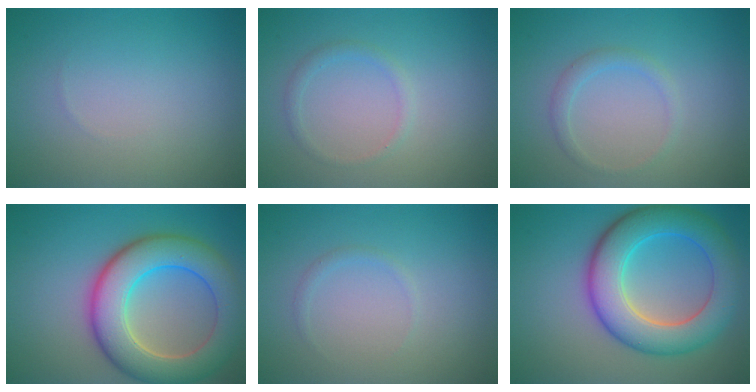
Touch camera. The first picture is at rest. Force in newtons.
{"total": 1.2, "press": 1.2, "slide": 0.1}
{"total": 1.4, "press": 1.4, "slide": 0.1}
{"total": 8.9, "press": 8.9, "slide": 0.6}
{"total": 0.7, "press": 0.7, "slide": 0.1}
{"total": 8.5, "press": 8.5, "slide": 0.6}